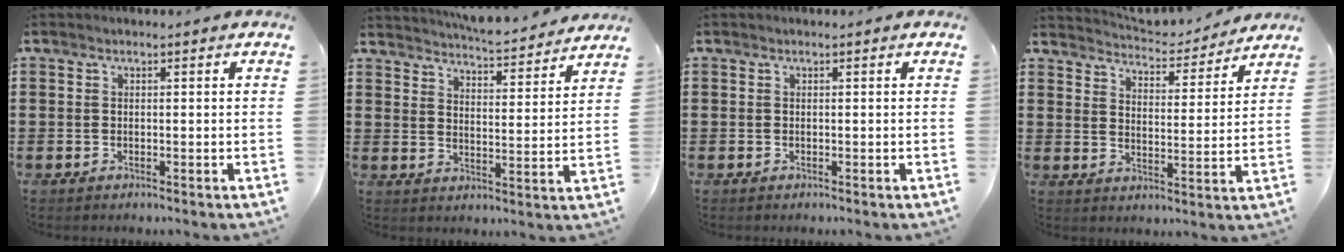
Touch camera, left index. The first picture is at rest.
{"total": 4.8, "force": [4.8, -0.3, 0.8], "torque": [-0.030, -0.039, 0.079]}
{"total": 0.0}
{"total": 4.6, "force": [4.6, 0.1, 0.5], "torque": [-0.025, -0.038, 0.076]}